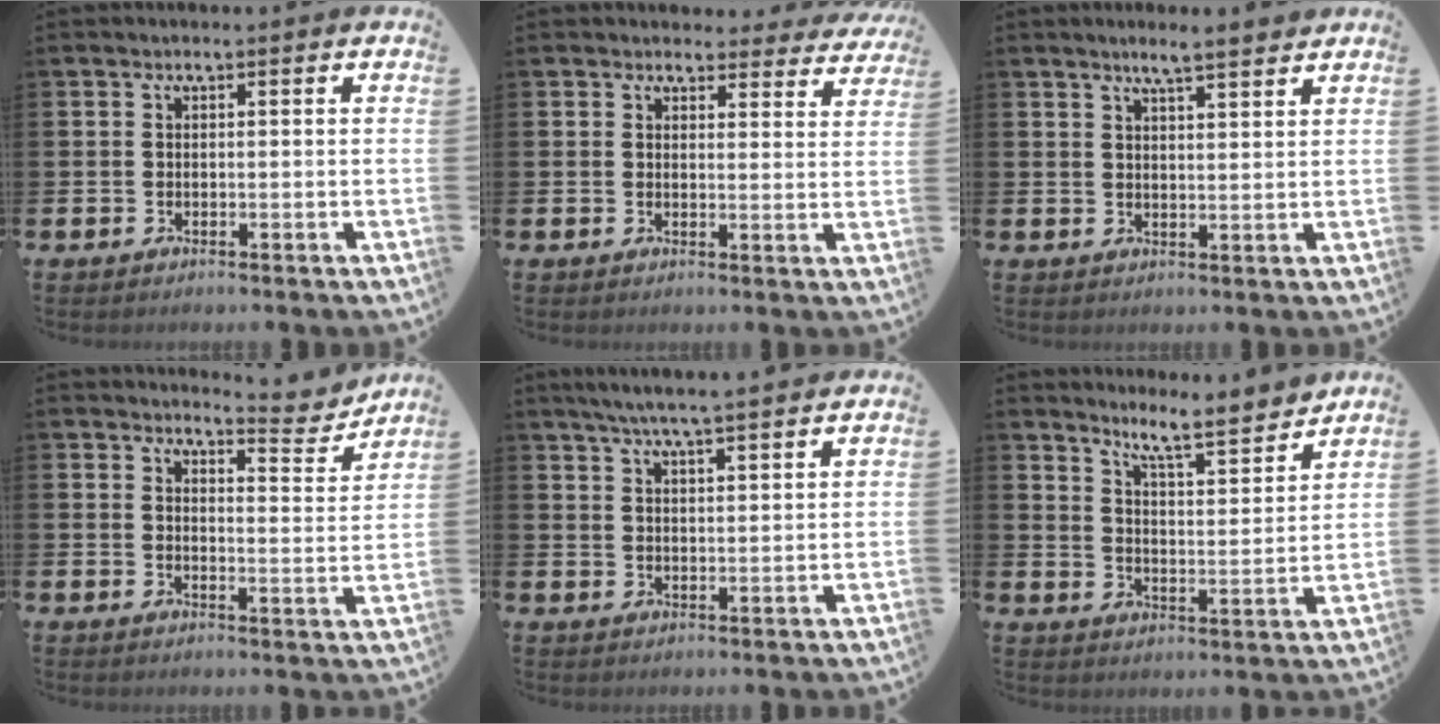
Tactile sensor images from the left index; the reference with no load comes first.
{"total": 3.2, "force": [3.0, 1.1, 0.0], "torque": [0.007, -0.022, 0.050]}
{"total": 4.2, "force": [3.9, 0.0, 1.5], "torque": [-0.028, -0.017, 0.066]}
{"total": 4.7, "force": [4.6, 0.6, 1.0], "torque": [-0.009, -0.035, 0.073]}
{"total": 5.5, "force": [5.3, -0.2, 1.7], "torque": [-0.046, -0.020, 0.093]}
{"total": 7.5, "force": [7.1, 0.5, 2.5], "torque": [-0.063, -0.055, 0.121]}